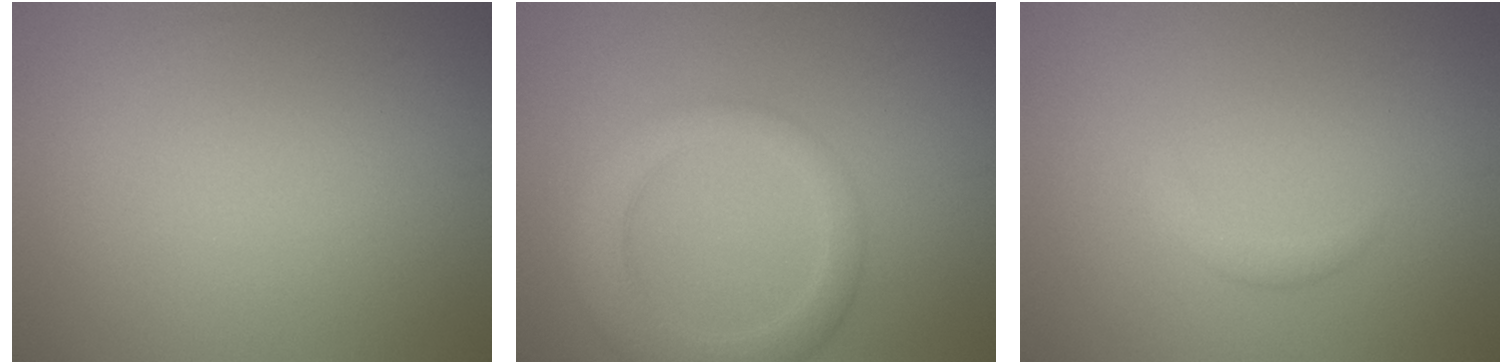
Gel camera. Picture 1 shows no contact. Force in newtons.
{"total": 4.1, "press": 4.1, "slide": 0.2}
{"total": 1.1, "press": 1.1, "slide": 0.1}